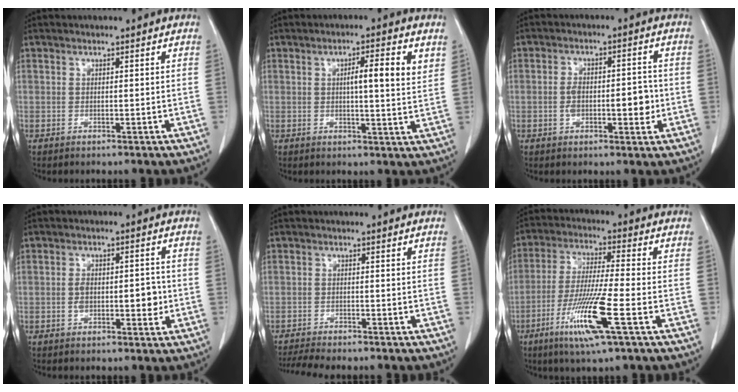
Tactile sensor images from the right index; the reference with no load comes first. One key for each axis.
{"total": 6.5, "fx": 2.2, "fy": 0.7, "fz": 6.1, "tx": -0.092, "ty": 0.005, "tz": 0.028}
{"total": 6.7, "fx": -1.1, "fy": 3.0, "fz": 5.9, "tx": -0.100, "ty": 0.012, "tz": -0.014}
{"total": 5.5, "fx": -0.9, "fy": 2.7, "fz": 4.7, "tx": -0.078, "ty": 0.009, "tz": -0.011}
{"total": 5.8, "fx": -5.3, "fy": 0.4, "fz": 2.4, "tx": -0.035, "ty": -0.008, "tz": -0.083}
{"total": 12.2, "fx": -5.1, "fy": -0.1, "fz": 11.1, "tx": -0.222, "ty": -0.025, "tz": -0.097}